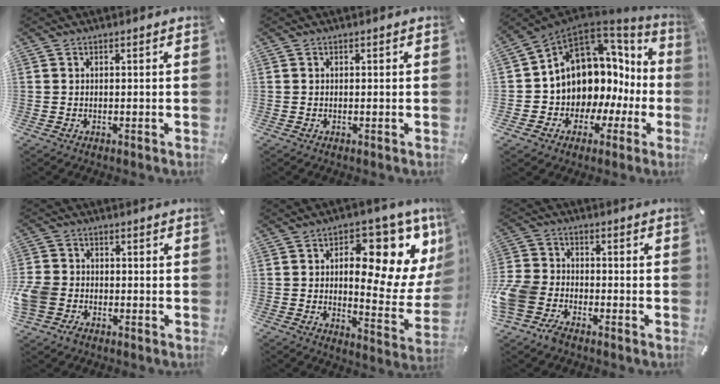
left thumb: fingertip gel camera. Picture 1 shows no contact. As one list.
[{"total": 0.0}, {"total": 11.7, "force": [3.3, 10.3, 4.5], "torque": [-0.079, -0.059, 0.077]}, {"total": 5.8, "force": [-2.4, 4.7, 2.4], "torque": [-0.066, 0.012, -0.045]}, {"total": 16.8, "force": [6.8, 7.3, 13.5], "torque": [-0.158, -0.077, 0.098]}, {"total": 9.0, "force": [-5.8, 5.9, 3.5], "torque": [-0.083, 0.035, -0.113]}]